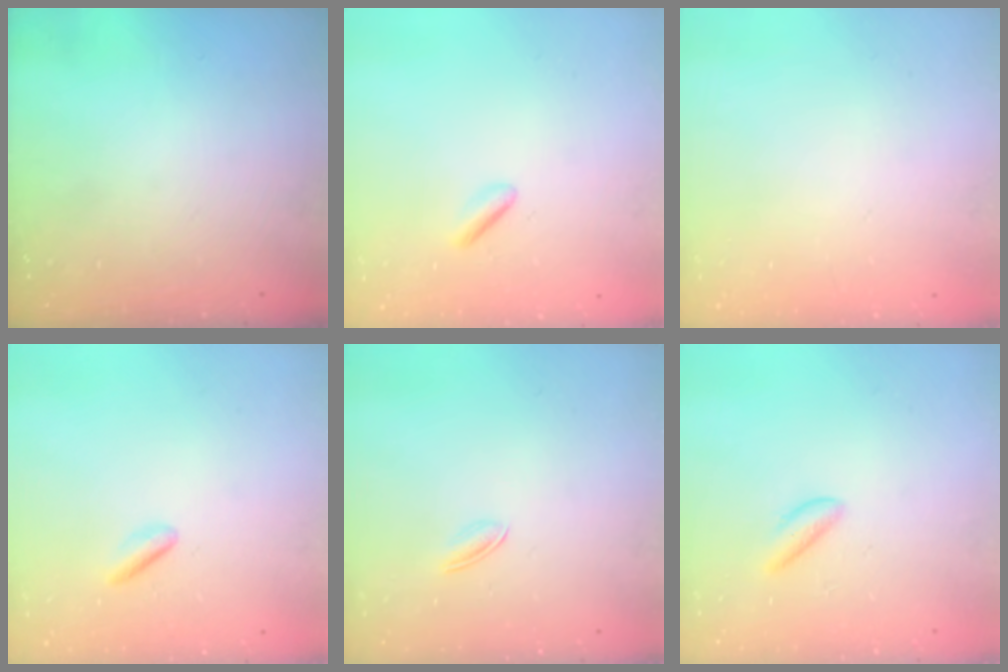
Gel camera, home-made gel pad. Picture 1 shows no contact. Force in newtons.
{"total": 1.4, "press": 1.1, "slide": 0.9}
{"total": 2.0, "press": 2.0, "slide": 0.1}
{"total": 1.5, "press": 1.1, "slide": 0.9}
{"total": 2.7, "press": 2.6, "slide": 0.7}
{"total": 1.9, "press": 1.9, "slide": 0.4}